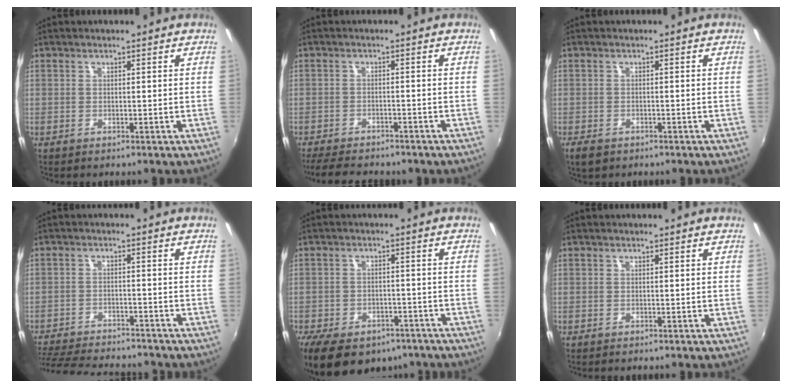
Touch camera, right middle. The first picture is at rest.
{"total": 8.8, "force": [-7.6, 2.6, 3.5], "torque": [-0.088, -0.016, -0.114]}
{"total": 2.4, "force": [-1.6, 1.4, 1.2], "torque": [-0.029, -0.006, -0.027]}
{"total": 15.0, "force": [-13.4, 3.2, 5.9], "torque": [-0.136, -0.017, -0.204]}
{"total": 15.7, "force": [-10.6, 8.5, 7.8], "torque": [-0.172, -0.015, -0.145]}
{"total": 0.0}